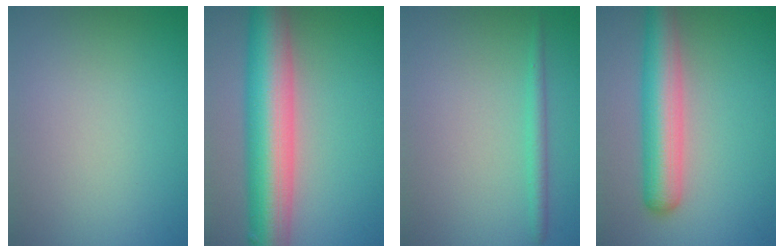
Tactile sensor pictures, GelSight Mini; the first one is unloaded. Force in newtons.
{"total": 10.1, "press": 10.1, "slide": 0.4}
{"total": 1.6, "press": 1.6, "slide": 0.1}
{"total": 6.0, "press": 6.0, "slide": 0.3}